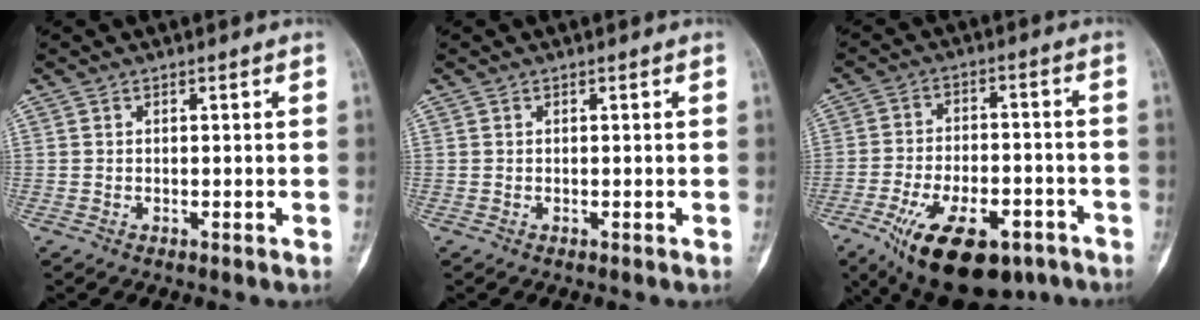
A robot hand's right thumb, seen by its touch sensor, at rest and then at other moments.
{"total": 0.0}
{"total": 19.0, "force": [-10.5, 9.1, 12.9], "torque": [-0.219, 0.032, -0.158]}